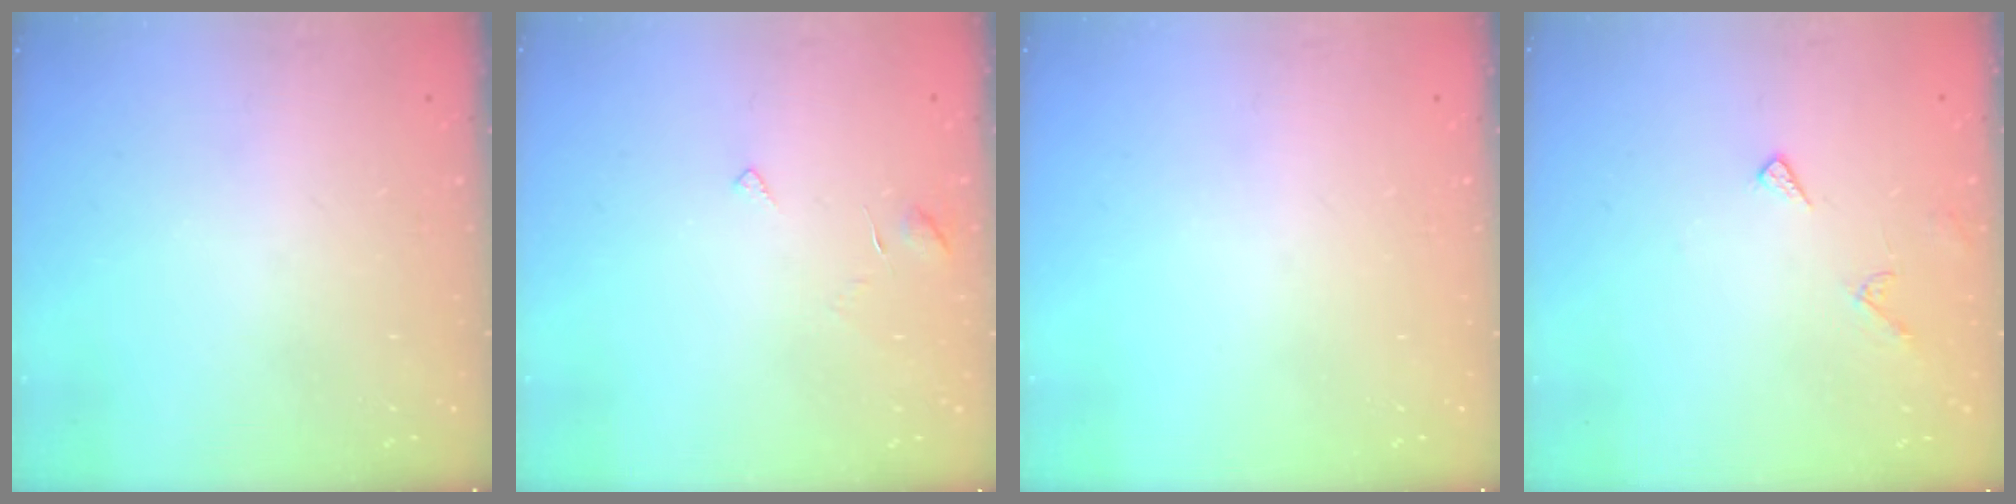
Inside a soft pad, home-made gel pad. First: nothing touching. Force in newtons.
{"total": 3.6, "press": 3.6, "slide": 0.3}
{"total": 0.0}
{"total": 6.9, "press": 6.9, "slide": 0.5}